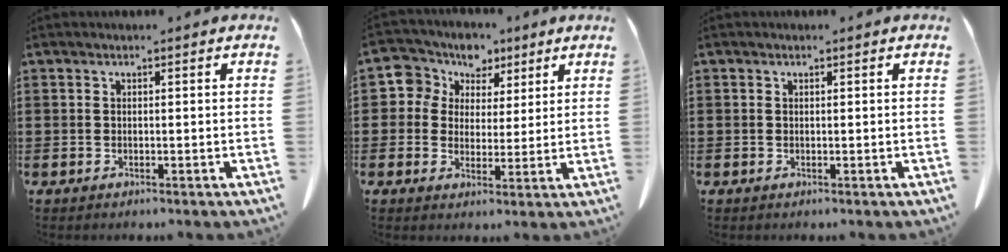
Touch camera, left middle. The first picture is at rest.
{"total": 6.2, "force": [3.6, 5.1, 0.3], "torque": [-0.049, -0.014, 0.063]}
{"total": 0.0}